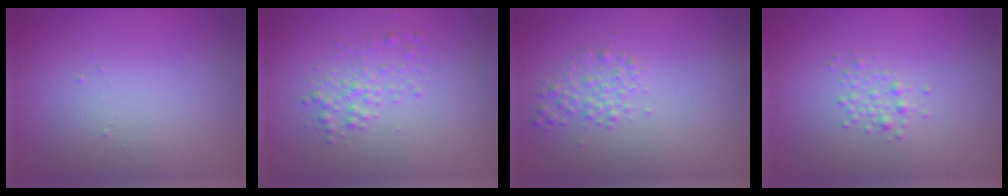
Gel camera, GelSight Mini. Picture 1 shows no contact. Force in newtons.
{"total": 1.8, "press": 1.8, "slide": 0.0}
{"total": 1.7, "press": 1.7, "slide": 0.0}
{"total": 1.3, "press": 1.3, "slide": 0.0}